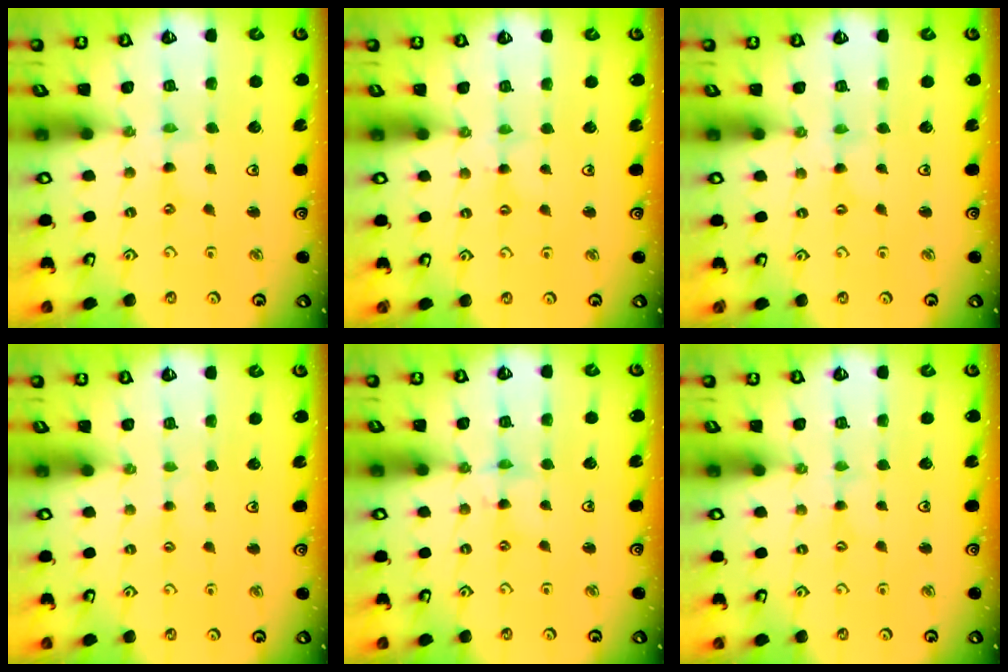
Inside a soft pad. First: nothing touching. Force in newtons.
{"total": 0.5, "press": 0.5, "slide": 0.2}
{"total": 0.0}
{"total": 2.0, "press": 2.0, "slide": 0.3}
{"total": 2.9, "press": 2.9, "slide": 0.4}
{"total": 1.5, "press": 1.4, "slide": 0.3}